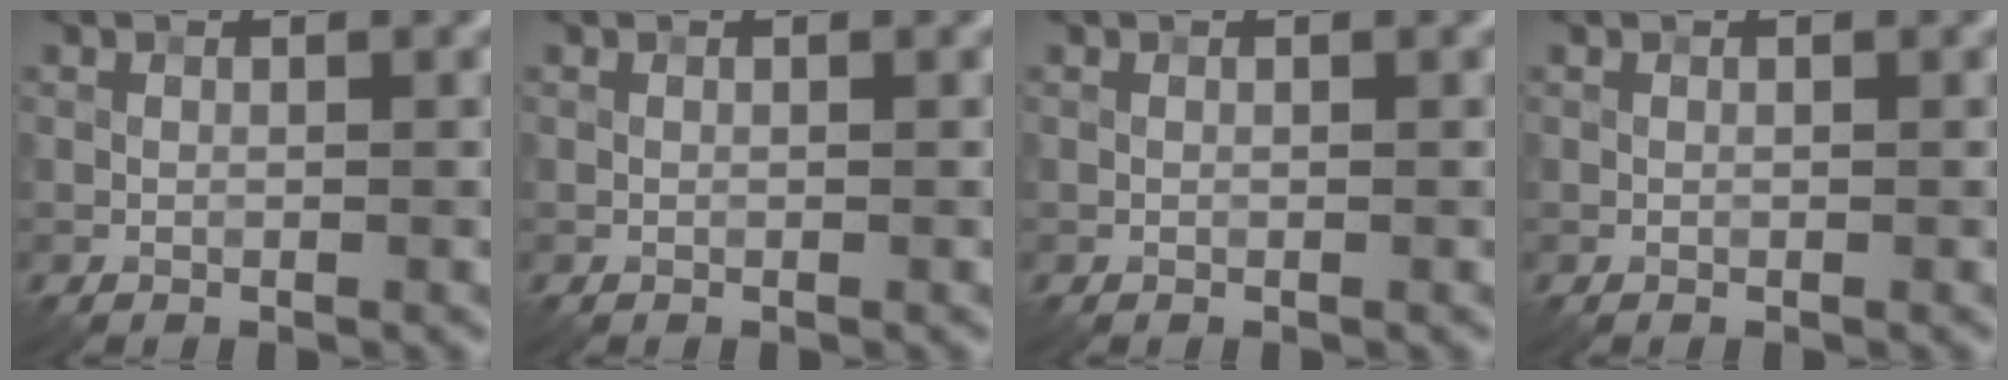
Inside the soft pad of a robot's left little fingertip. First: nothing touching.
{"total": 0.0}
{"total": 0.0}
{"total": 0.0}